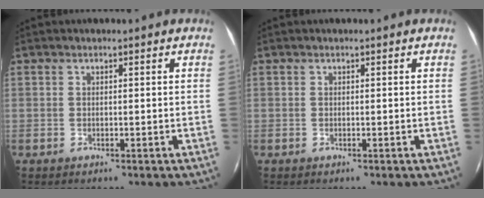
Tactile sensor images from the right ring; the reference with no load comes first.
{"total": 0.0}